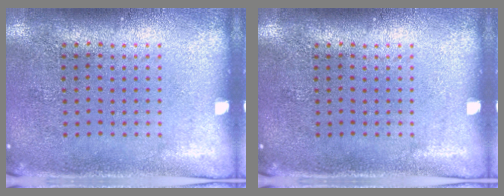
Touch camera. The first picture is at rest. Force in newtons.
{"total": 0.0}